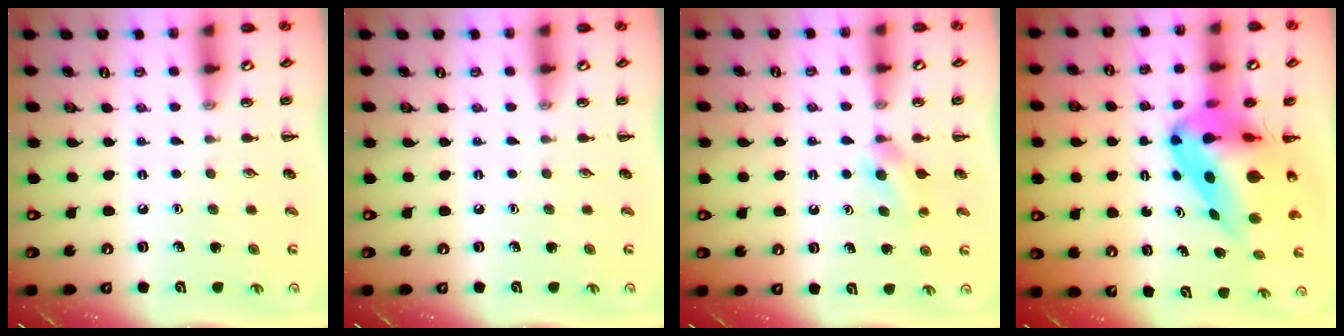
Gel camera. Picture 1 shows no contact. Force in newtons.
{"total": 0.0}
{"total": 3.6, "press": 3.5, "slide": 0.9}
{"total": 11.0, "press": 10.6, "slide": 3.1}